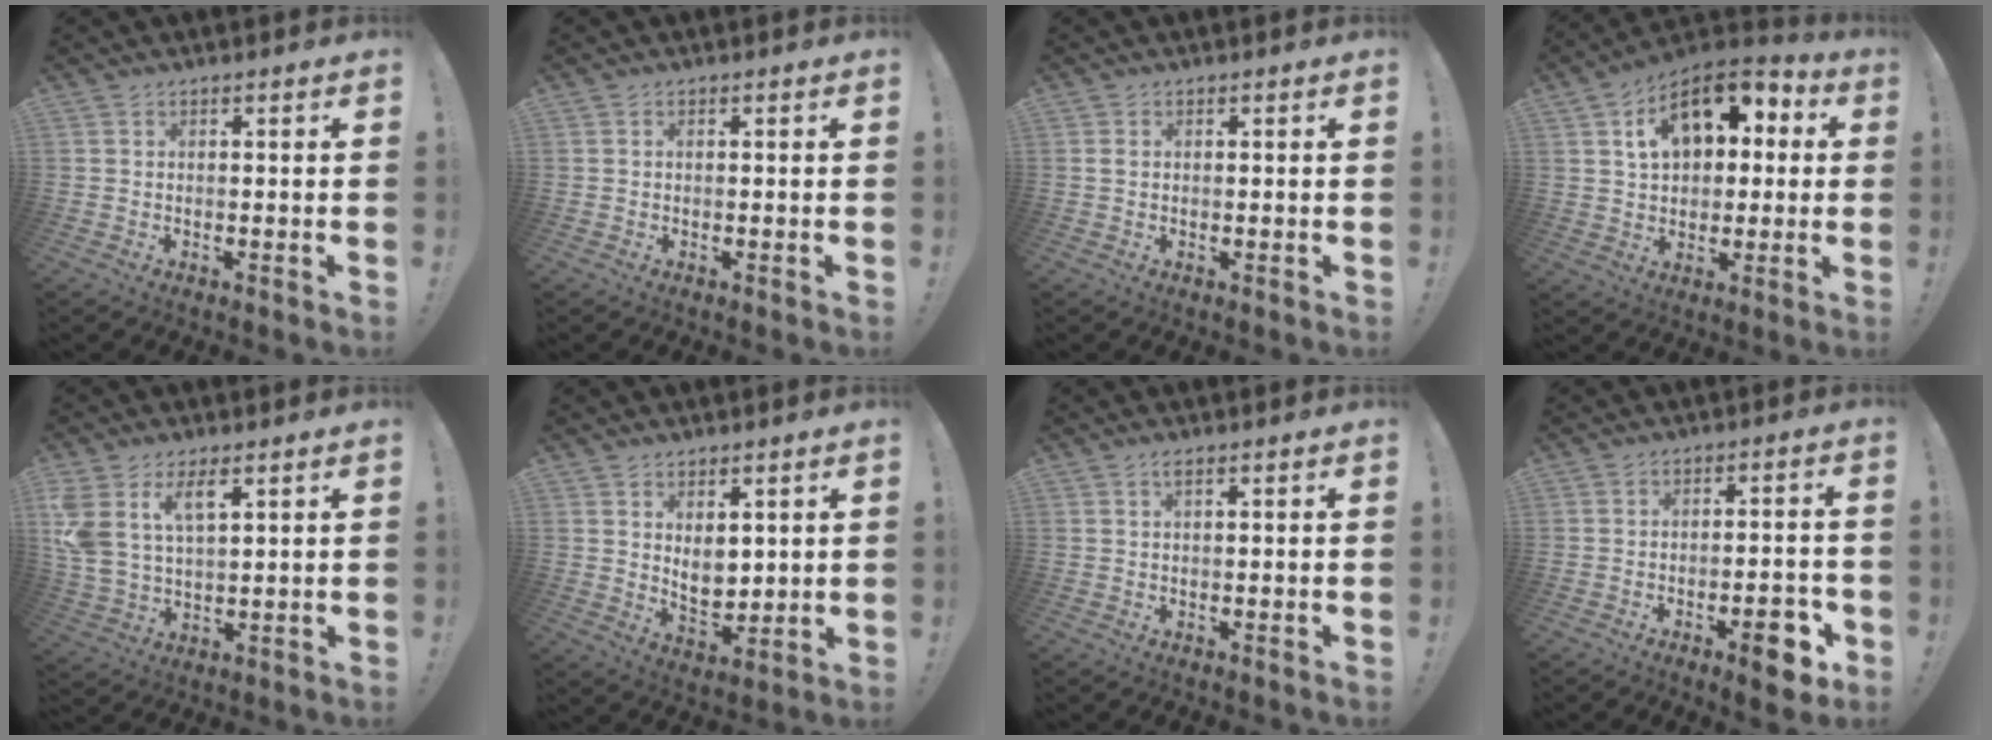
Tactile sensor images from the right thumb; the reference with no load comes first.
{"total": 0.0}
{"total": 1.0, "force": [0.2, 0.8, 0.5], "torque": [-0.012, 0.004, 0.003]}
{"total": 15.9, "force": [6.2, 10.4, 10.4], "torque": [-0.155, -0.015, 0.113]}
{"total": 9.5, "force": [5.3, 4.8, 6.3], "torque": [-0.135, -0.019, 0.099]}
{"total": 7.2, "force": [3.4, 4.7, 4.3], "torque": [-0.062, -0.026, 0.063]}
{"total": 1.2, "force": [0.6, 0.2, 1.0], "torque": [-0.019, 0.001, 0.010]}
{"total": 8.8, "force": [-4.1, 3.2, 7.1], "torque": [-0.077, 0.014, -0.068]}